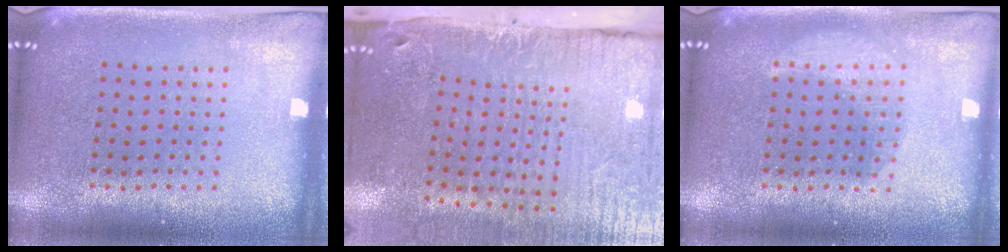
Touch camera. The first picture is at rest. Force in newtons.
{"total": 5.2, "press": 4.1, "slide": 3.1}
{"total": 2.2, "press": 2.2, "slide": 0.3}